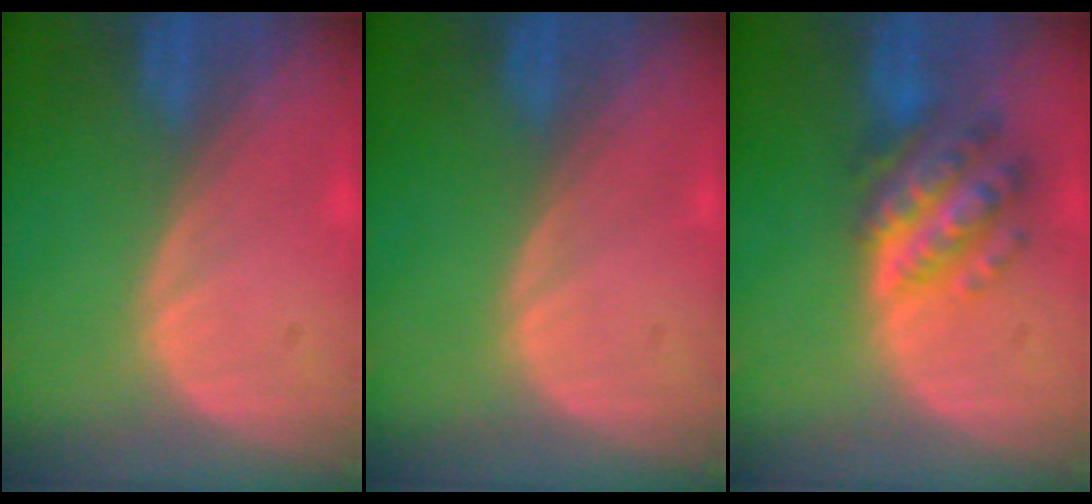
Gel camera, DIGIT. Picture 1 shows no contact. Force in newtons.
{"total": 0.0}
{"total": 7.6, "press": 7.6, "slide": 0.5}